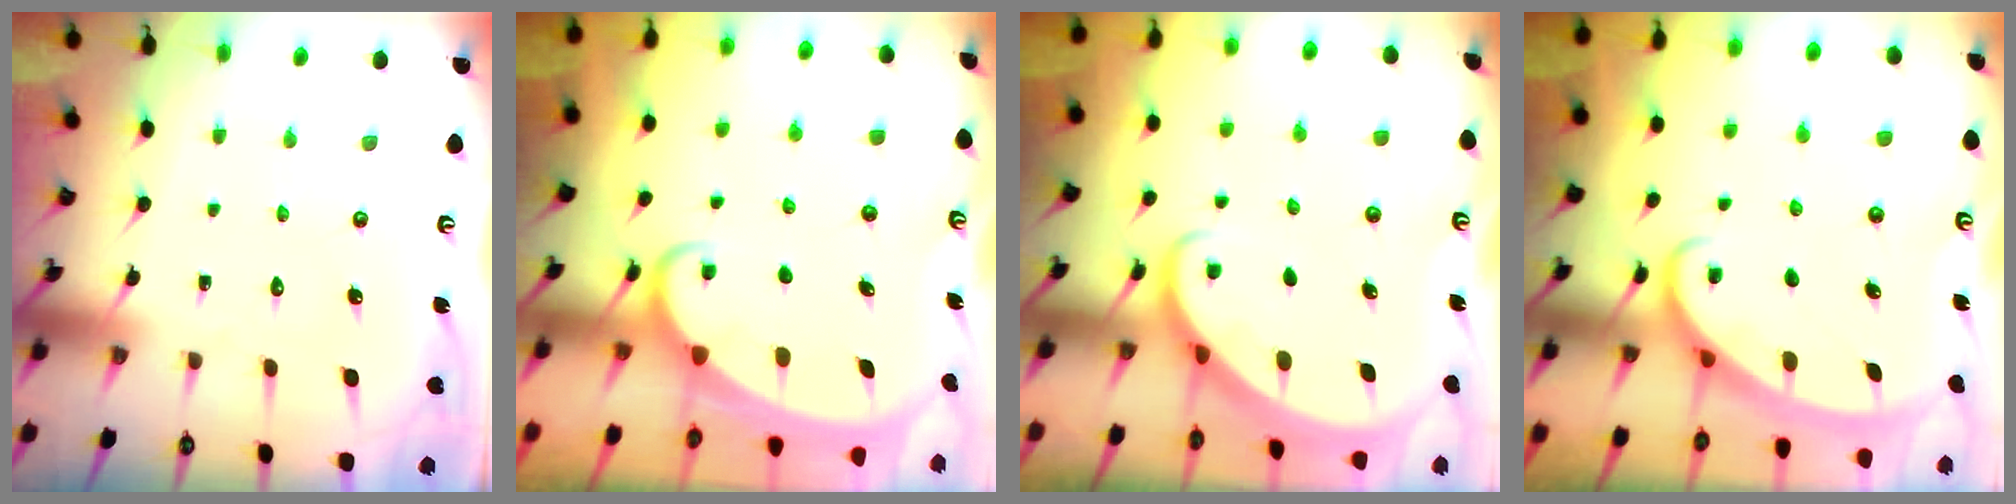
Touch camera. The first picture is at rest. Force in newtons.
{"total": 2.0, "press": 2.0, "slide": 0.2}
{"total": 2.5, "press": 2.5, "slide": 0.3}
{"total": 2.6, "press": 2.6, "slide": 0.4}